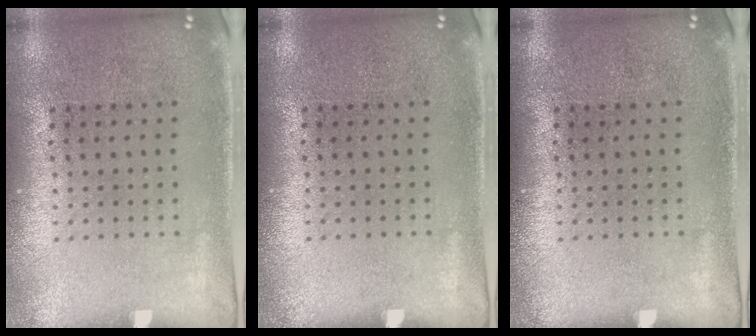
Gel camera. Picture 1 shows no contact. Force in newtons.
{"total": 0.0}
{"total": 0.0}